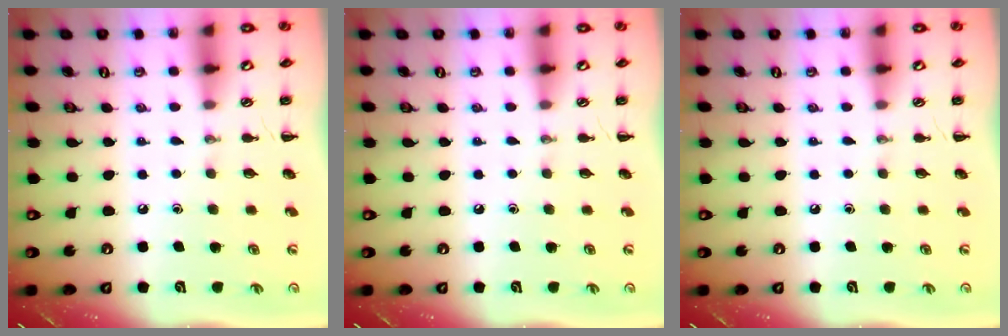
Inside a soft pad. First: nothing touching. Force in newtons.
{"total": 0.0}
{"total": 0.0}